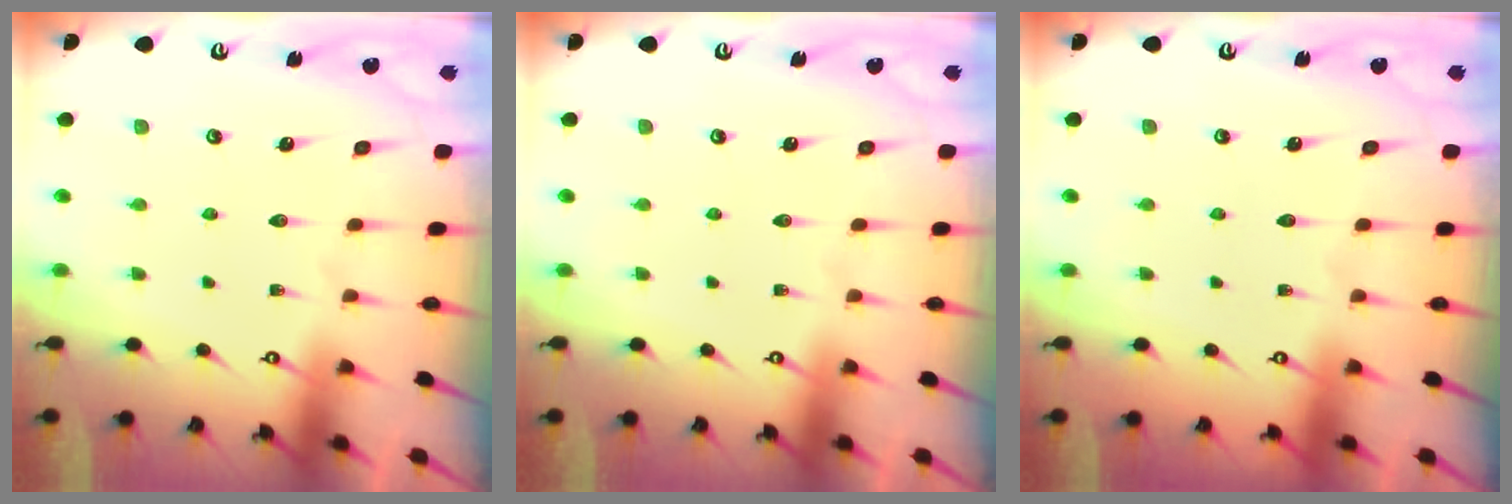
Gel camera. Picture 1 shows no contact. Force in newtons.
{"total": 0.0}
{"total": 0.0}